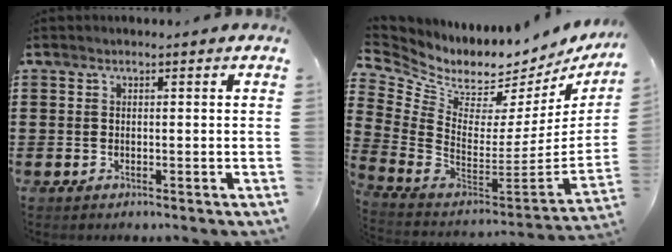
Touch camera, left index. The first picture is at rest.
{"total": 3.3, "force": [2.7, 1.8, 0.5], "torque": [-0.043, -0.054, 0.041]}